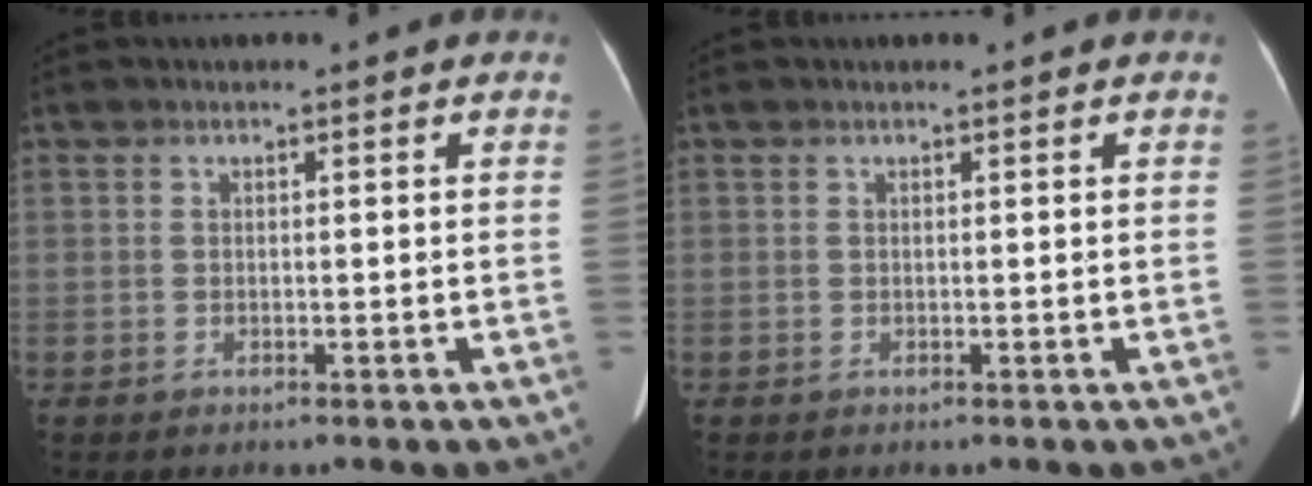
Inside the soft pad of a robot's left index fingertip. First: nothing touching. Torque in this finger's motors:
{"motor_torque": [-0.10, -0.03, 0.03, 0.02]}